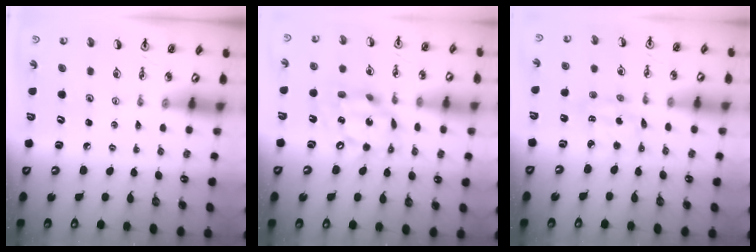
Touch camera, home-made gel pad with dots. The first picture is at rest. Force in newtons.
{"total": 14.2, "press": 14.1, "slide": 1.0}
{"total": 3.4, "press": 3.3, "slide": 0.4}